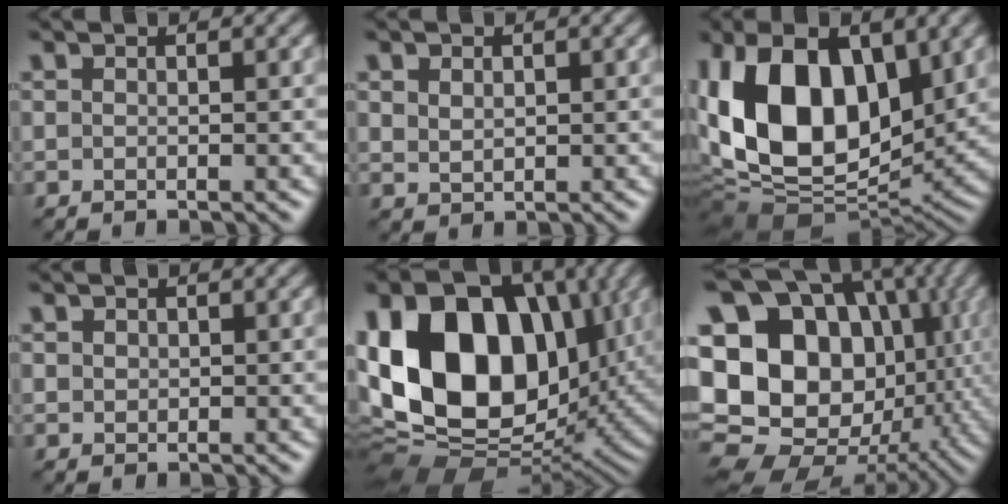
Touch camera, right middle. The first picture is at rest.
{"total": 1.6, "force": [0.7, 1.2, 0.8], "torque": [-0.017, -0.002, 0.017]}
{"total": 16.1, "force": [2.5, 9.4, 12.7], "torque": [-0.269, 0.005, 0.035]}
{"total": 0.7, "force": [0.3, 0.6, 0.1], "torque": [0.000, -0.003, 0.007]}
{"total": 19.1, "force": [2.7, 13.9, 12.9], "torque": [-0.257, 0.012, 0.036]}
{"total": 22.5, "force": [1.5, 18.3, 13.0], "torque": [-0.247, 0.017, 0.014]}